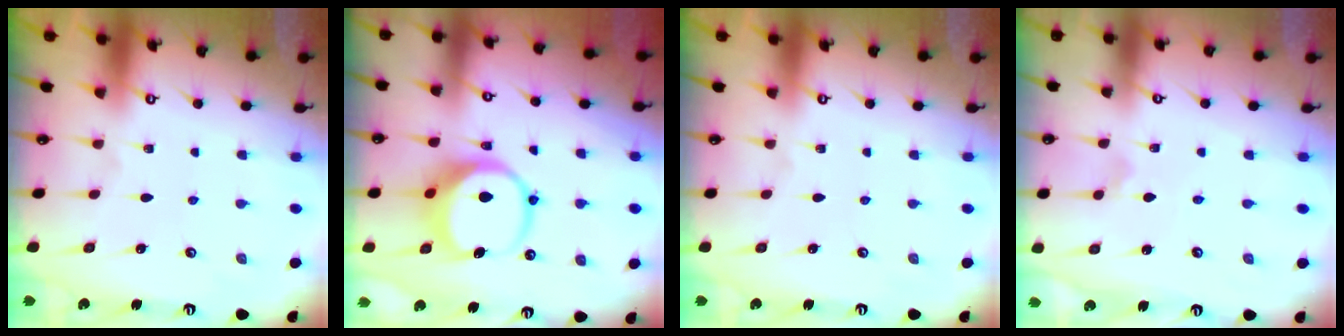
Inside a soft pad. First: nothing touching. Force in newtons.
{"total": 9.2, "press": 9.2, "slide": 1.2}
{"total": 0.0}
{"total": 0.8, "press": 0.8, "slide": 0.1}